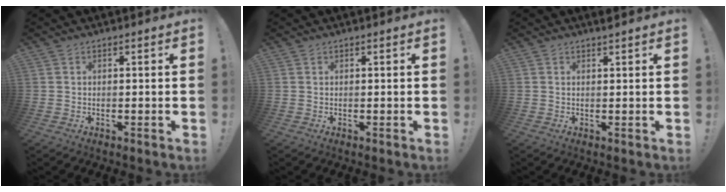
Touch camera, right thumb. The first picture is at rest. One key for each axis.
{"total": 0.0}
{"total": 1.1, "fx": 1.0, "fy": -0.2, "fz": 0.6, "tx": -0.009, "ty": -0.002, "tz": 0.017}